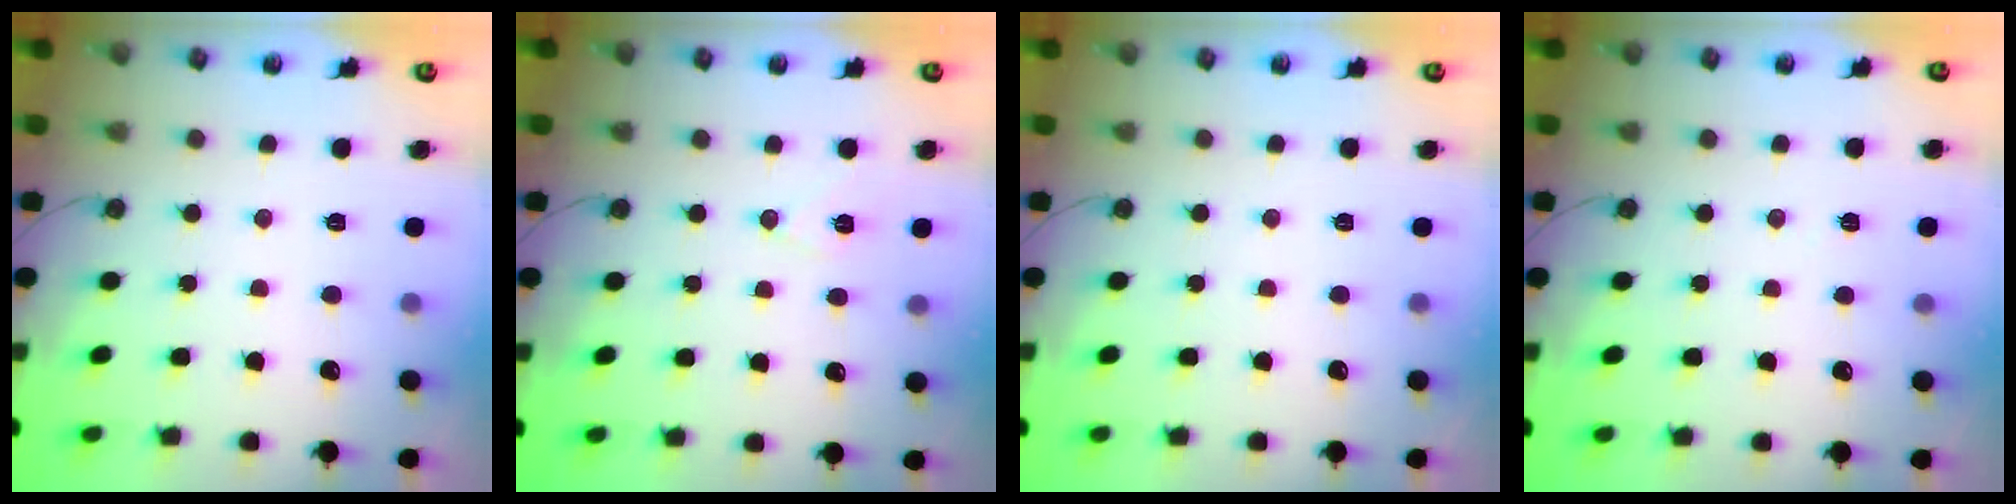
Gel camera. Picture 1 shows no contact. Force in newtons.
{"total": 6.9, "press": 5.3, "slide": 4.5}
{"total": 0.0}
{"total": 3.8, "press": 1.4, "slide": 3.6}